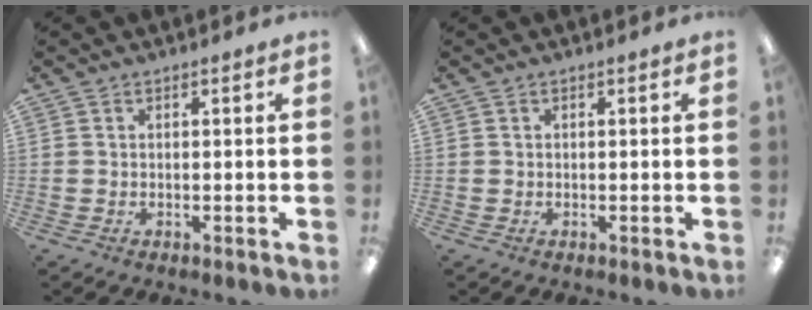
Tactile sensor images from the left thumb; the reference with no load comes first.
{"total": 0.0}